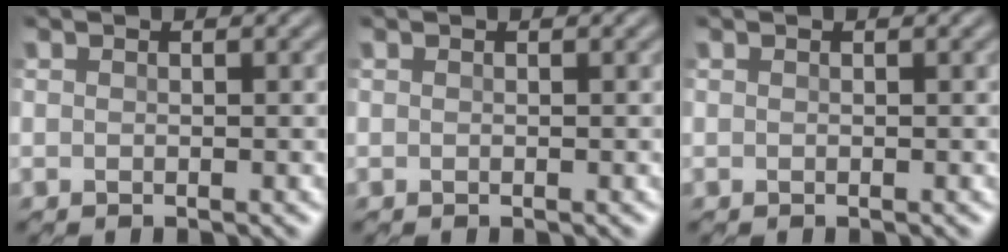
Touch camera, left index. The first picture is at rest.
{"total": 0.0}
{"total": 0.0}